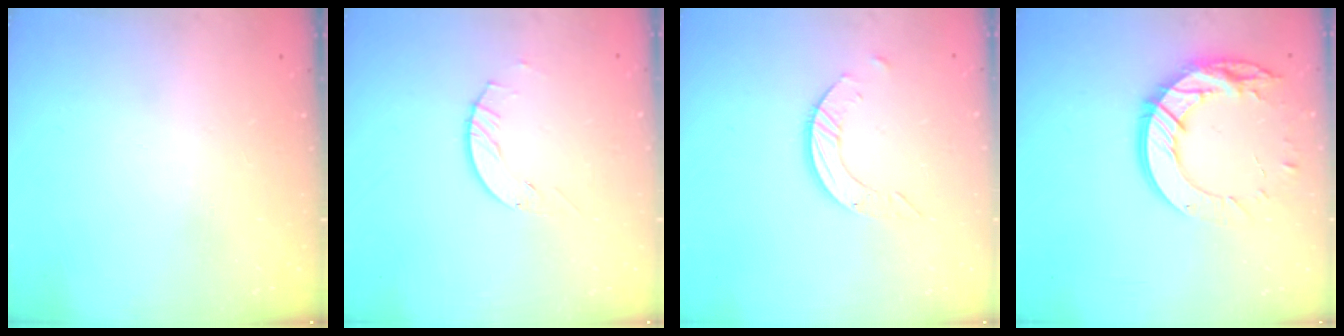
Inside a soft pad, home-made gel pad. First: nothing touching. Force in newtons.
{"total": 2.1, "press": 2.1, "slide": 0.3}
{"total": 5.8, "press": 5.8, "slide": 0.1}
{"total": 16.4, "press": 16.4, "slide": 1.4}